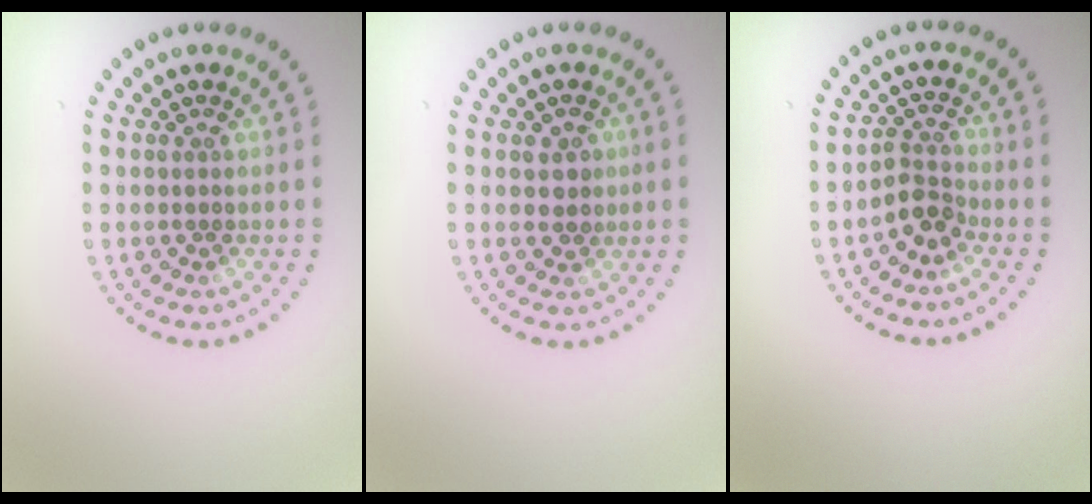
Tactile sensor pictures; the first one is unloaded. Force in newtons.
{"total": 1.7, "press": 1.6, "slide": 0.5}
{"total": 2.3, "press": 1.8, "slide": 1.5}